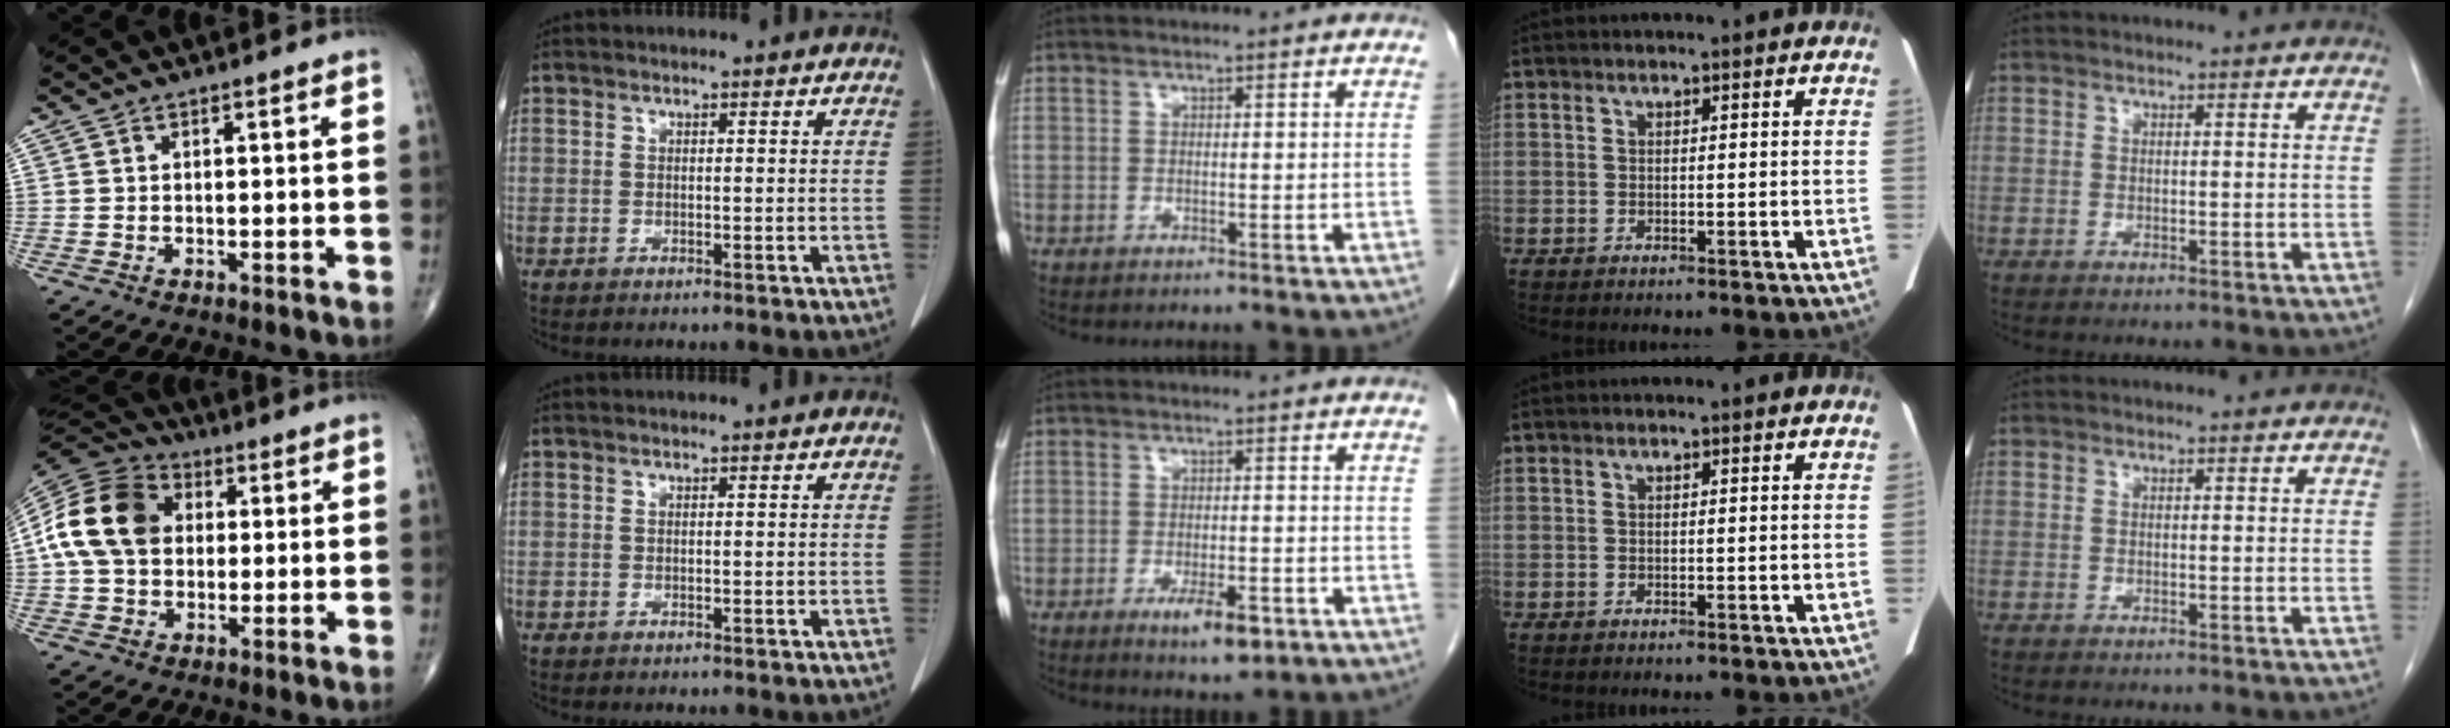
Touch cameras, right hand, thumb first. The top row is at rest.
{"thumb": {"total": 15.8, "force": [2.0, 11.9, 10.2], "torque": [-0.187, 0.025, 0.027]}, "middle": {"total": 5.2, "force": [-2.6, 1.6, 4.2], "torque": [-0.069, -0.006, -0.032]}}